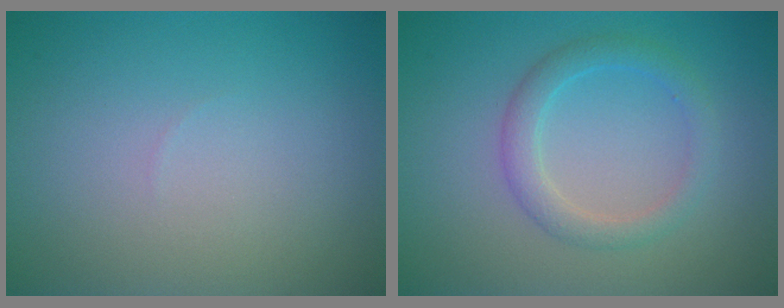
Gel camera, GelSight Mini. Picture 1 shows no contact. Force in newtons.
{"total": 2.6, "press": 2.6, "slide": 0.1}